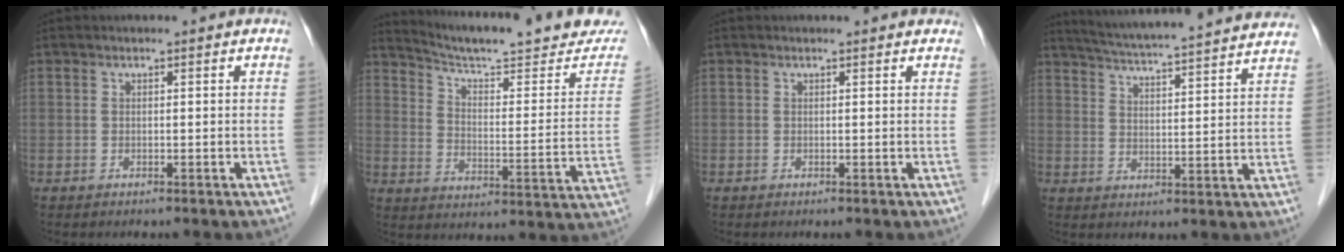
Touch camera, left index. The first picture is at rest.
{"total": 22.3, "force": [20.5, 2.0, 8.5], "torque": [-0.115, -0.058, 0.269]}
{"total": 3.1, "force": [2.8, 1.0, 0.8], "torque": [-0.011, 0.020, 0.020]}
{"total": 23.9, "force": [22.1, 0.7, 9.2], "torque": [-0.152, -0.009, 0.288]}